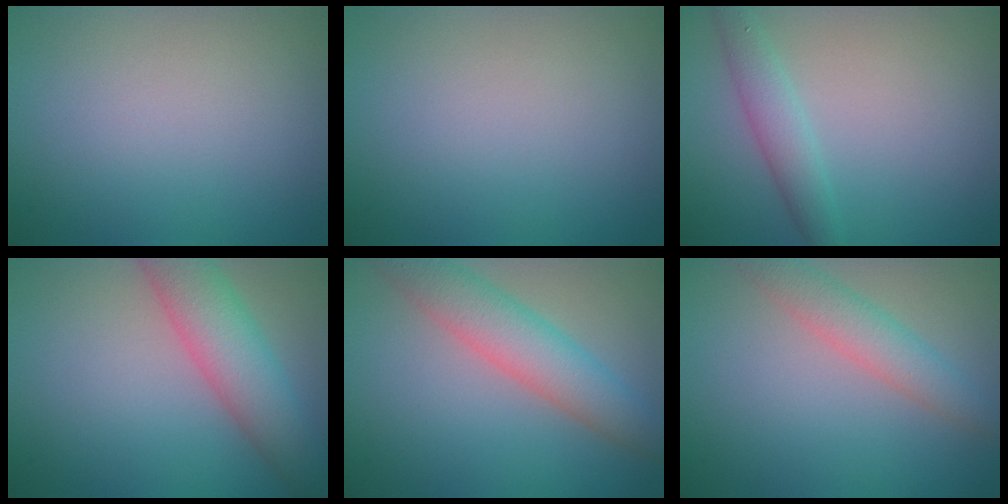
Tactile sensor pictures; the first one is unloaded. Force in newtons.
{"total": 0.0}
{"total": 2.5, "press": 2.5, "slide": 0.0}
{"total": 6.1, "press": 6.1, "slide": 0.3}
{"total": 5.2, "press": 5.2, "slide": 0.4}
{"total": 3.2, "press": 3.2, "slide": 0.1}